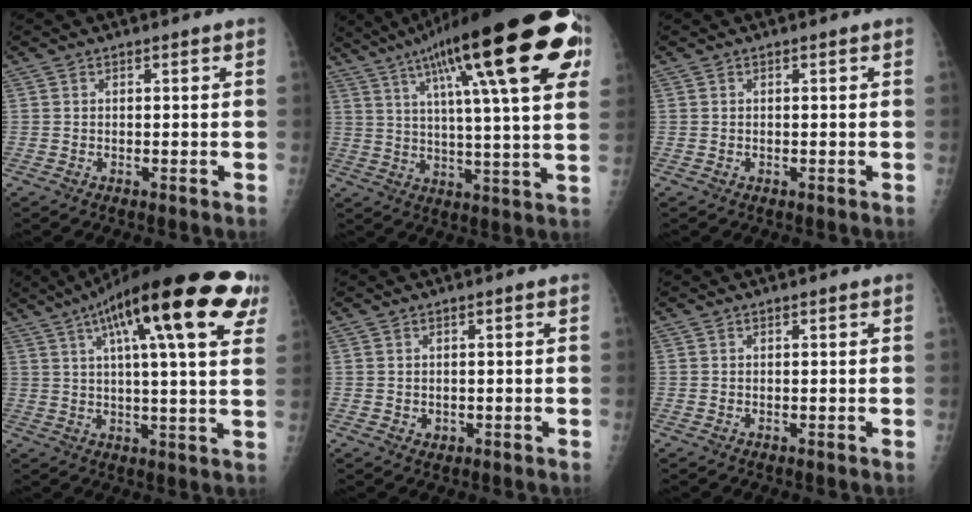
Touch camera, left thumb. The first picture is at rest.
{"total": 29.8, "force": [13.3, 6.7, 25.8], "torque": [-0.353, 0.002, 0.199]}
{"total": 0.0}
{"total": 24.4, "force": [11.5, 5.3, 20.9], "torque": [-0.306, 0.006, 0.160]}
{"total": 1.3, "force": [-0.2, 1.1, 0.6], "torque": [-0.005, 0.001, 0.001]}
{"total": 0.0}